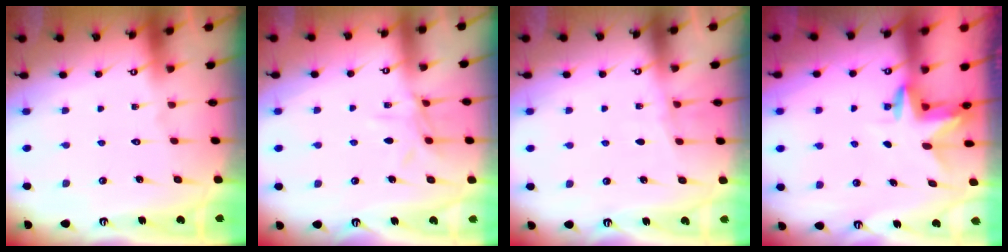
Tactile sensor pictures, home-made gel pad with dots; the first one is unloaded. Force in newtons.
{"total": 7.6, "press": 7.5, "slide": 0.6}
{"total": 3.6, "press": 3.5, "slide": 0.4}
{"total": 3.2, "press": 3.2, "slide": 0.3}